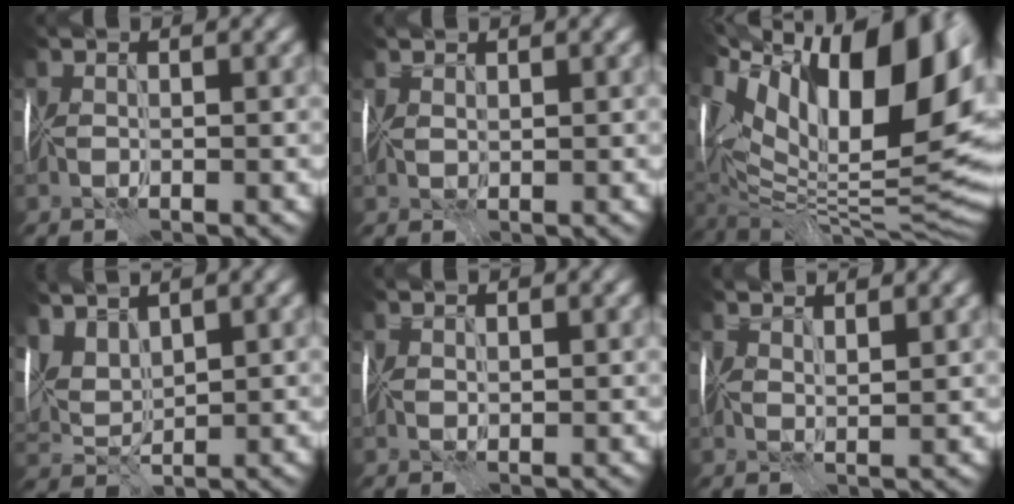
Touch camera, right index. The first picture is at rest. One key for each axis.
{"total": 1.8, "fx": 1.5, "fy": 0.8, "fz": 0.6, "tx": -0.016, "ty": 0.009, "tz": 0.025}
{"total": 18.8, "fx": 6.1, "fy": 7.8, "fz": 16.0, "tx": -0.242, "ty": 0.022, "tz": 0.114}
{"total": 4.7, "fx": 3.7, "fy": 1.8, "fz": 2.2, "tx": -0.061, "ty": 0.013, "tz": 0.072}
{"total": 1.1, "fx": 1.0, "fy": 0.3, "fz": 0.3, "tx": -0.009, "ty": 0.008, "tz": 0.018}
{"total": 3.1, "fx": 2.8, "fy": 0.4, "fz": 1.4, "tx": -0.028, "ty": 0.007, "tz": 0.042}